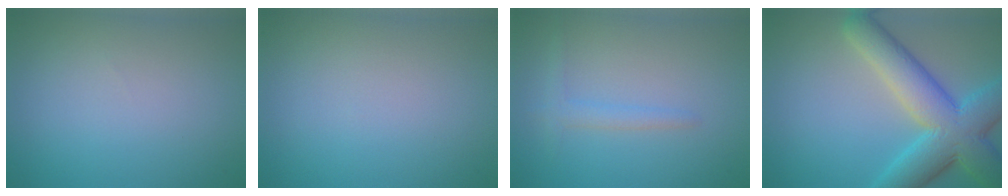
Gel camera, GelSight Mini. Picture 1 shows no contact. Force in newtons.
{"total": 0.0}
{"total": 1.4, "press": 1.4, "slide": 0.2}
{"total": 9.4, "press": 9.4, "slide": 0.3}